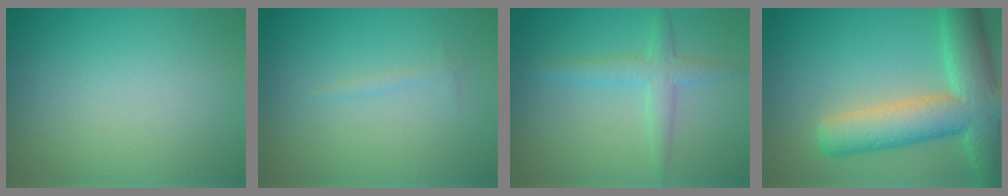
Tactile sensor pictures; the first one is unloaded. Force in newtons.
{"total": 0.6, "press": 0.6, "slide": 0.0}
{"total": 2.6, "press": 2.6, "slide": 0.1}
{"total": 10.1, "press": 10.1, "slide": 0.6}